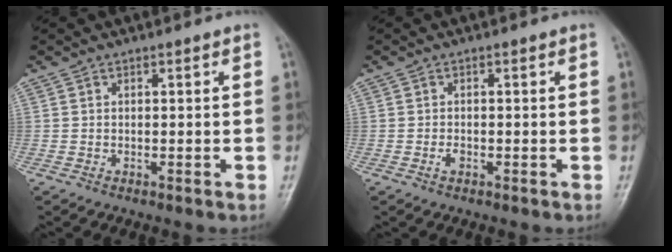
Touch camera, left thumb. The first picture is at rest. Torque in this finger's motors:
{"motor_torque": [-0.03, 0.04, 0.23, 0.11, 0.00]}